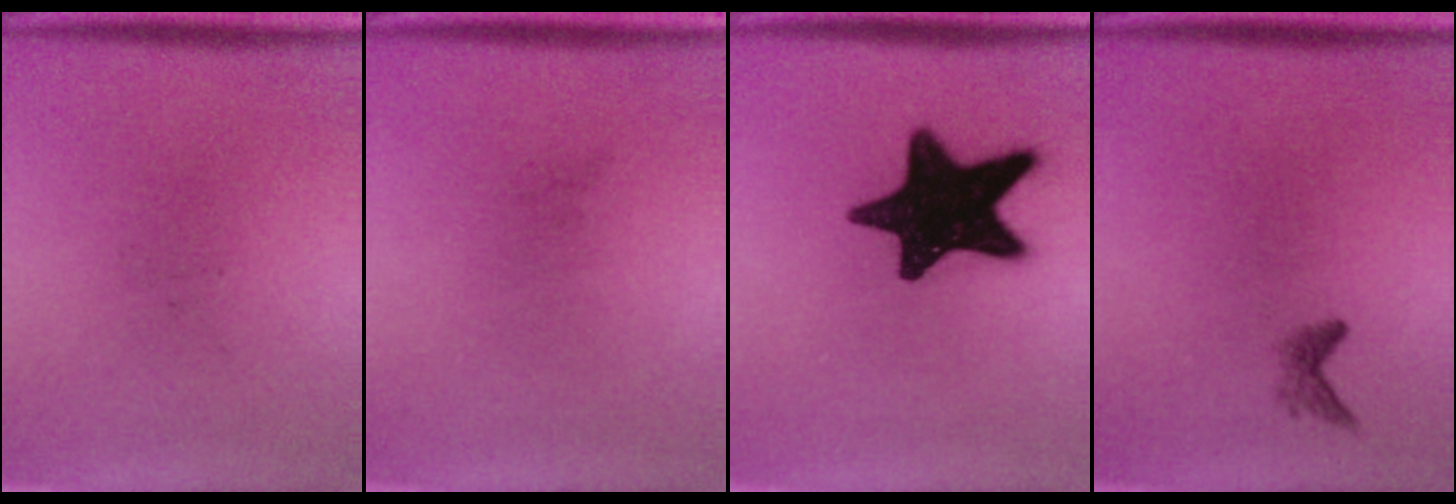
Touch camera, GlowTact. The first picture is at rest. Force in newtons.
{"total": 0.0}
{"total": 17.8}
{"total": 1.1}